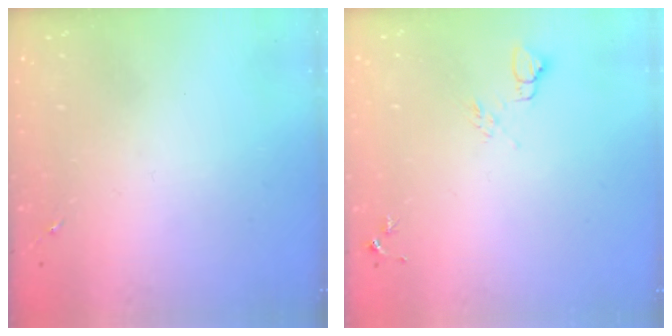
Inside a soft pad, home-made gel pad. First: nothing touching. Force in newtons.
{"total": 6.6, "press": 6.5, "slide": 0.8}